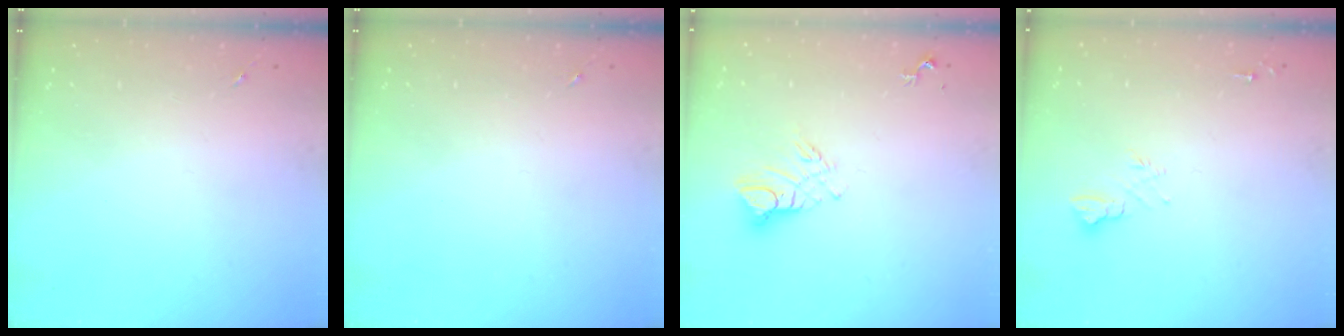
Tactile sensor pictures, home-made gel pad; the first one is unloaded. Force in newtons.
{"total": 0.0}
{"total": 8.7, "press": 8.6, "slide": 0.9}
{"total": 7.1, "press": 7.1, "slide": 0.8}